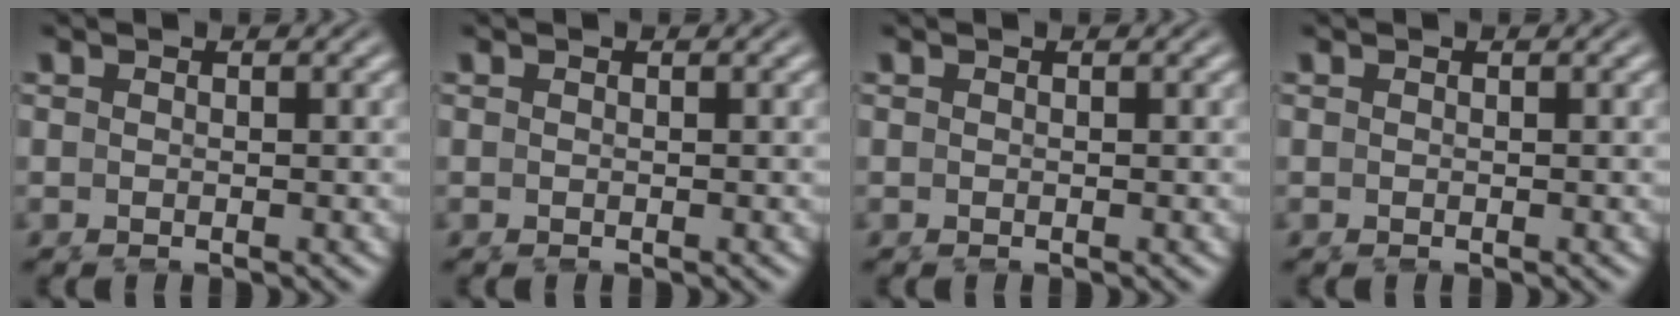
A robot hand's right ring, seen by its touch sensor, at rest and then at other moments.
{"total": 0.0}
{"total": 0.0}
{"total": 0.0}